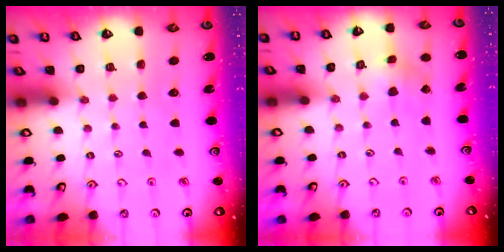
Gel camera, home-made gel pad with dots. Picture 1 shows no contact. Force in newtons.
{"total": 2.1, "press": 2.1, "slide": 0.2}